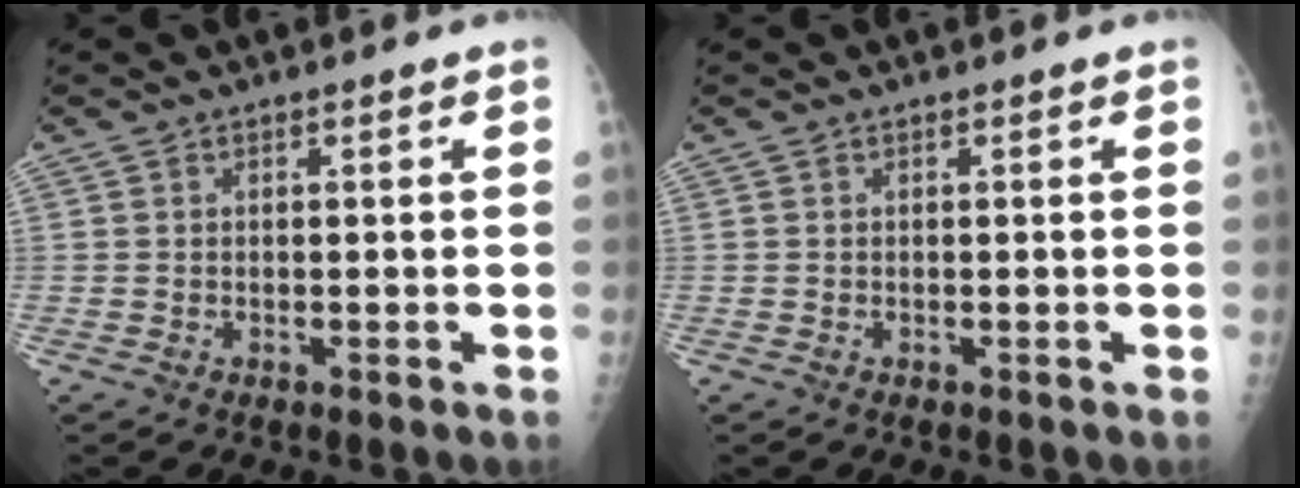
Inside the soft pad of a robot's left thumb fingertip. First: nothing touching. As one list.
[{"total": 0.0}]